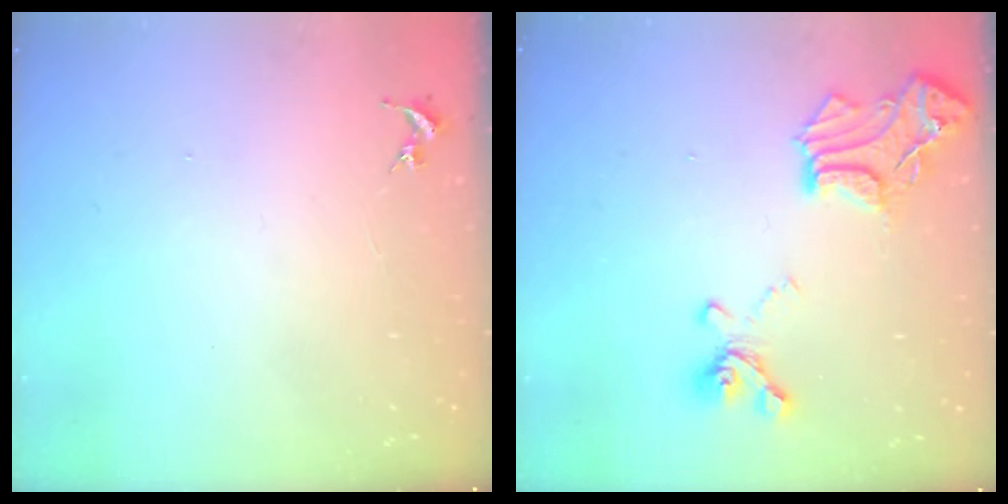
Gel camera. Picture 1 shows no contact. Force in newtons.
{"total": 16.9, "press": 16.9, "slide": 1.4}